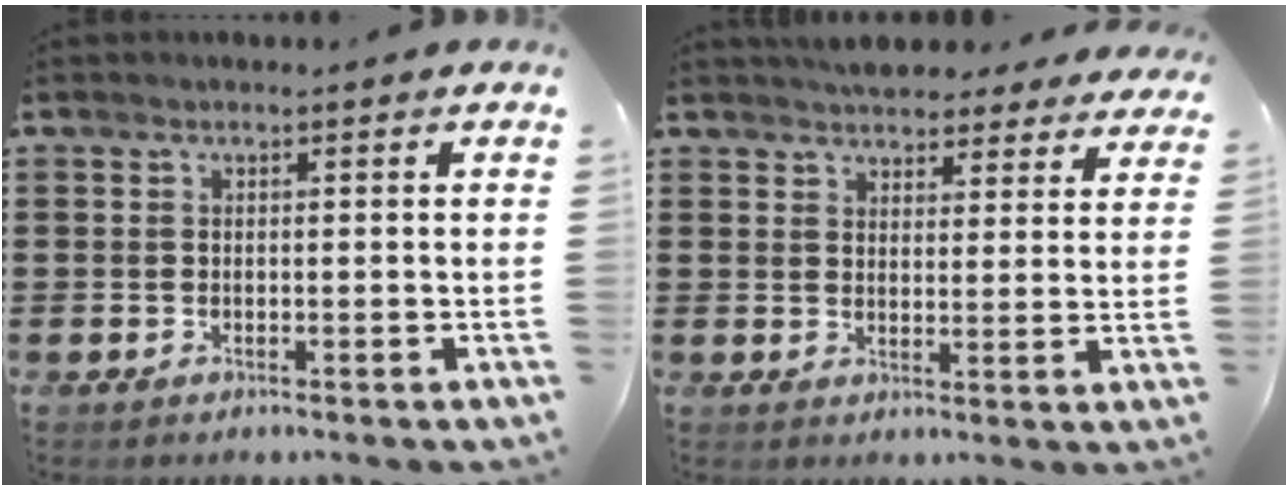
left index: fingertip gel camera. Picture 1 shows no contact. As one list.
[{"total": 4.5, "force": [4.4, 1.1, 0.5], "torque": [-0.027, -0.012, 0.081]}]